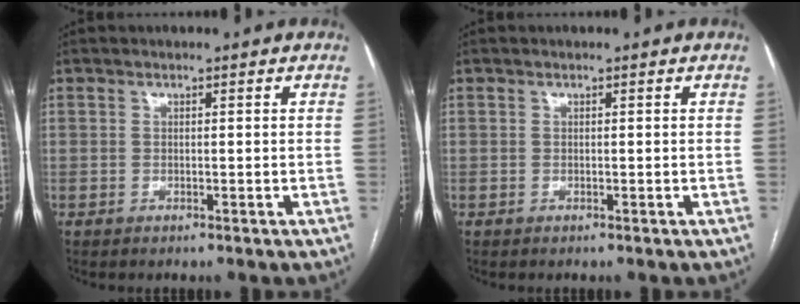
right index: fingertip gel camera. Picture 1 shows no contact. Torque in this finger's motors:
{"motor_torque": [0.00, 0.00, 0.00, 0.01]}